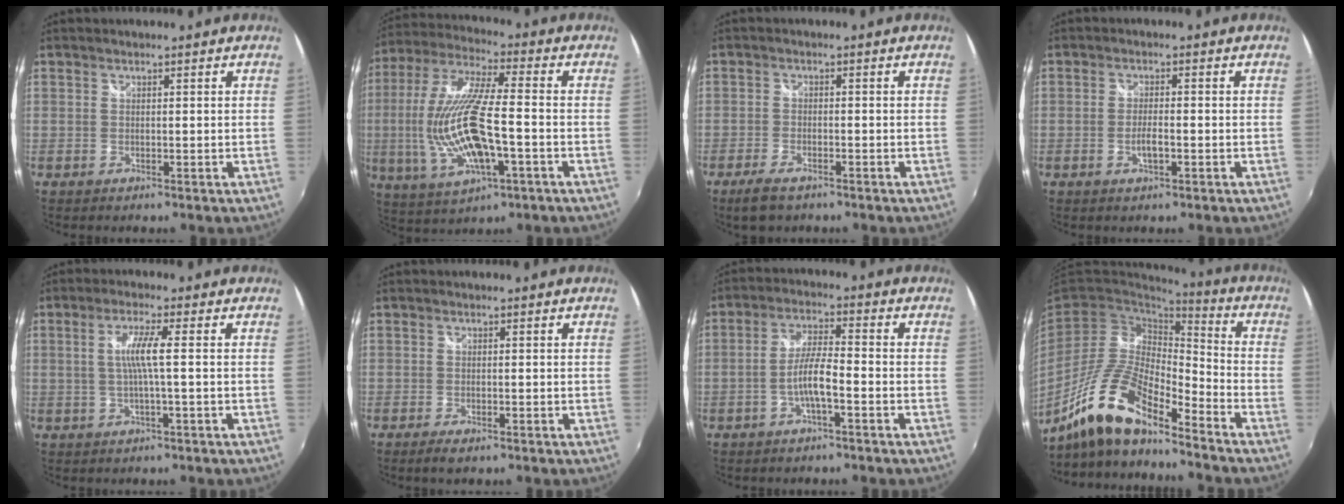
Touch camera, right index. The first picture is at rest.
{"total": 18.0, "force": [-3.4, 5.3, 16.8], "torque": [-0.337, -0.010, -0.056]}
{"total": 4.6, "force": [-3.4, 1.7, 2.6], "torque": [-0.069, -0.009, -0.063]}
{"total": 2.7, "force": [-0.9, 0.7, 2.5], "torque": [-0.049, 0.000, -0.017]}
{"total": 4.6, "force": [0.0, -0.5, 4.6], "torque": [-0.093, -0.001, 0.002]}
{"total": 2.0, "force": [-1.4, 0.6, 1.4], "torque": [-0.030, -0.009, -0.025]}
{"total": 5.6, "force": [-2.3, 0.5, 5.1], "torque": [-0.102, 0.009, -0.041]}
{"total": 16.0, "force": [-11.4, 3.9, 10.5], "torque": [-0.210, -0.009, -0.223]}